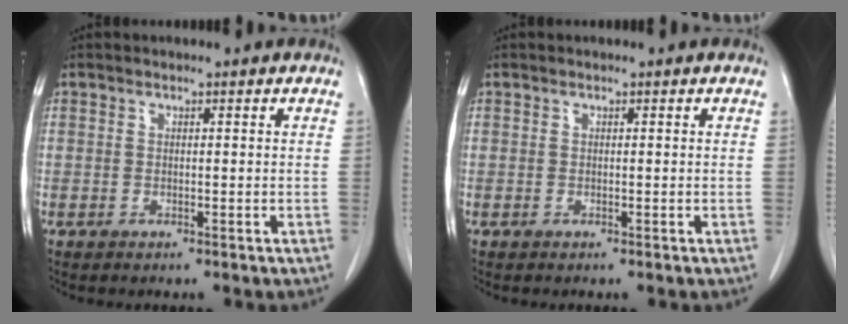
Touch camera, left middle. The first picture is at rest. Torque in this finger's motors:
{"motor_torque": [-0.01, 0.01, 0.01, 0.00]}